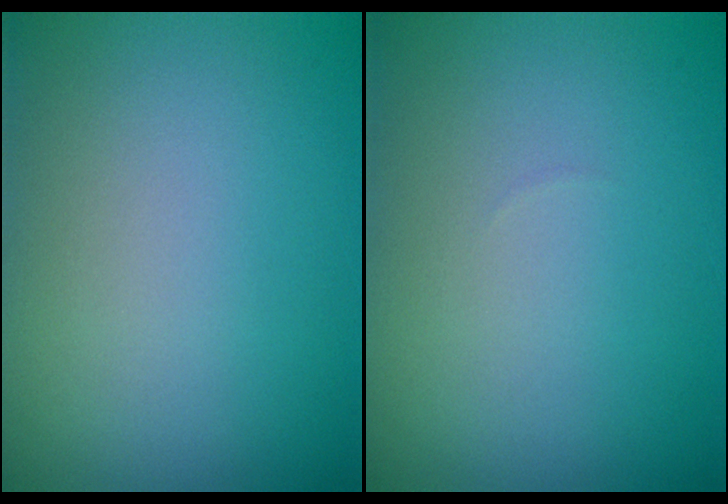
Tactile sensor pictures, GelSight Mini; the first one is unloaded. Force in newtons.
{"total": 0.0}